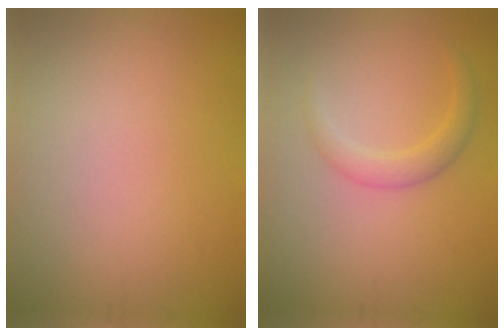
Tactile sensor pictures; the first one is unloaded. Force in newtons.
{"total": 1.5, "press": 1.5, "slide": 0.1}